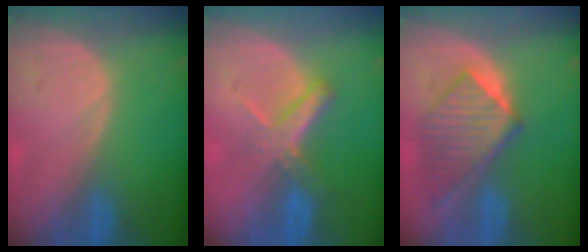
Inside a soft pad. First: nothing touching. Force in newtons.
{"total": 5.5, "press": 5.0, "slide": 2.4}
{"total": 7.2, "press": 7.2, "slide": 0.5}